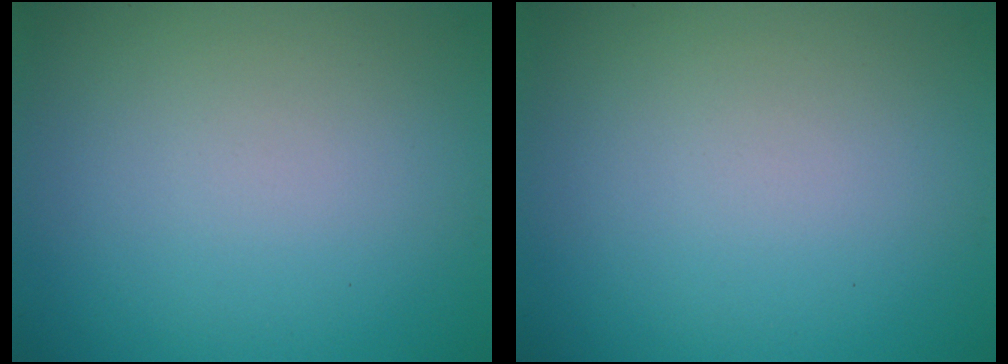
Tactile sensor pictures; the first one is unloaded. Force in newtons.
{"total": 0.0}